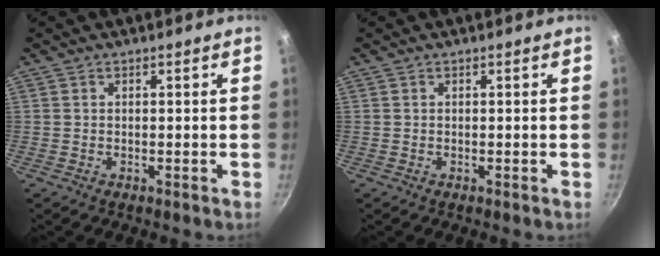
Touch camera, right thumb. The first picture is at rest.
{"total": 0.0}